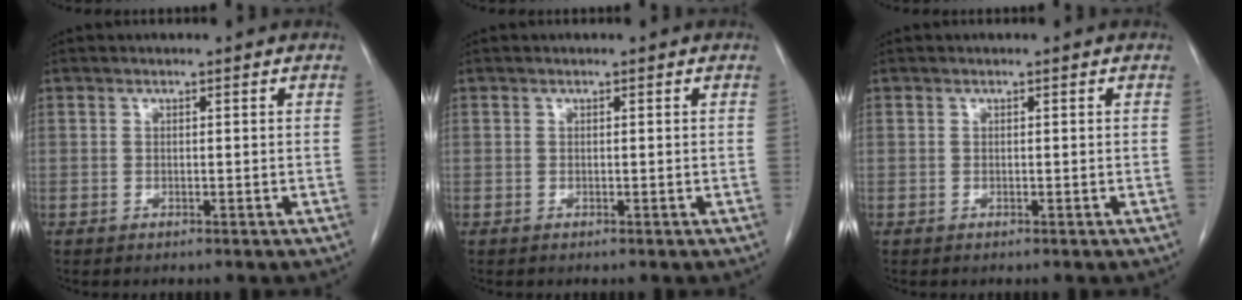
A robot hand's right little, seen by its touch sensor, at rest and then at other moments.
{"total": 0.0}
{"total": 0.0}